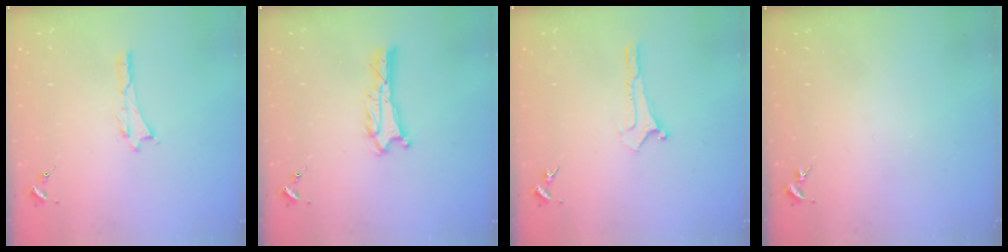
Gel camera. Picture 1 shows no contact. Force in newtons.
{"total": 0.7, "press": 0.7, "slide": 0.1}
{"total": 0.0}
{"total": 0.0}